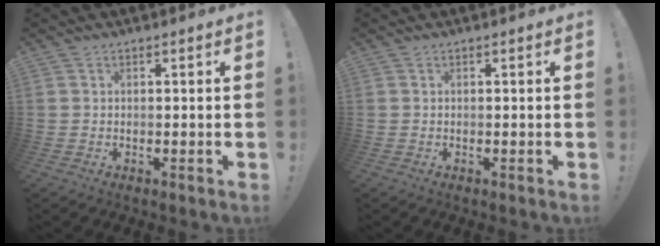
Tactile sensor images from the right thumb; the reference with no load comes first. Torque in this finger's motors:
{"motor_torque": [-0.02, 0.02, 0.07, -0.07, 0.00]}